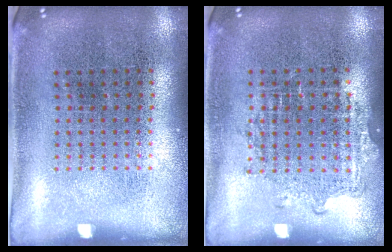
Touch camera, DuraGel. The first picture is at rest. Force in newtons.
{"total": 1.1, "press": 1.0, "slide": 0.4}